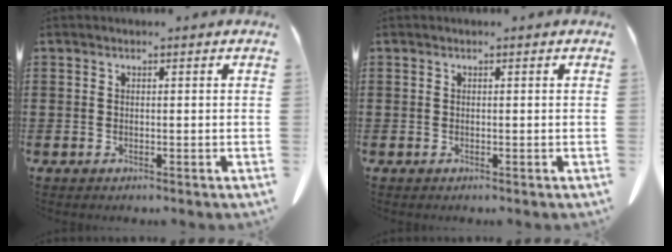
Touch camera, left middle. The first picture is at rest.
{"total": 0.0}